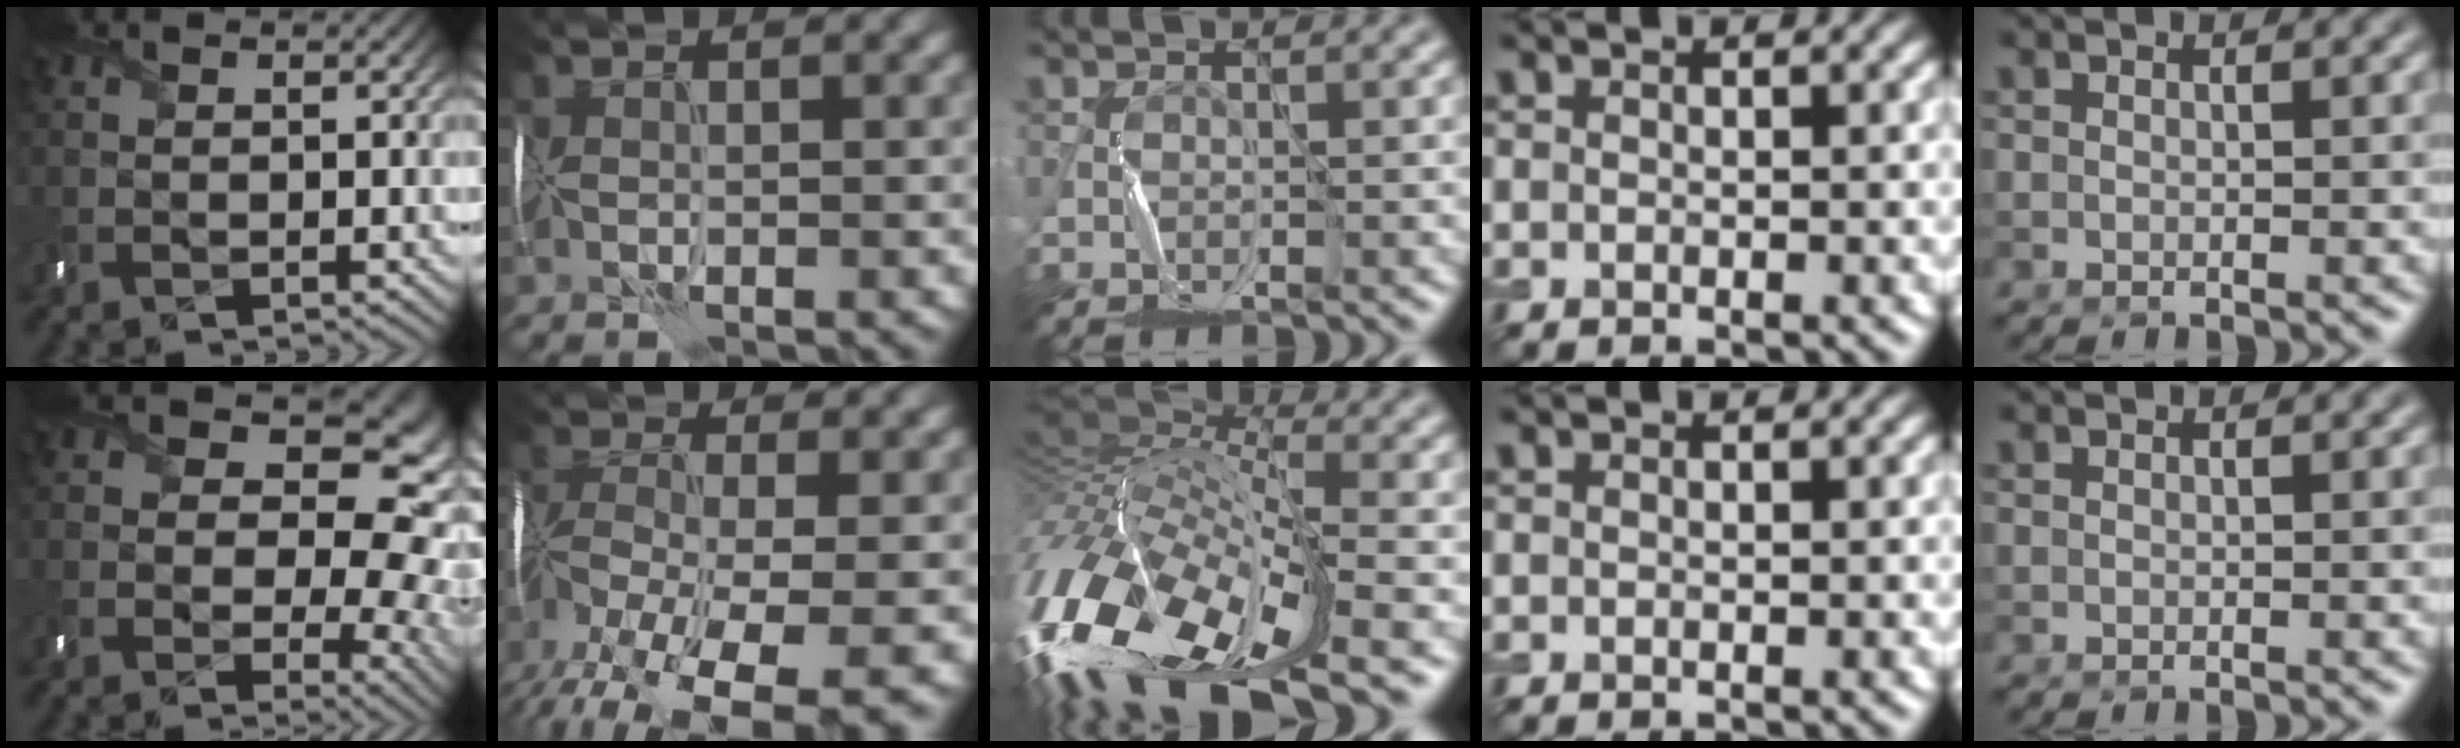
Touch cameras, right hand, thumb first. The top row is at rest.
{"thumb": {"total": 16.7, "force": [2.1, 11.2, 12.2], "torque": [-0.140, -0.008, 0.053]}, "index": {"total": 14.2, "force": [-8.6, 5.7, 9.8], "torque": [-0.196, -0.026, -0.113]}, "middle": {"total": 15.8, "force": [-7.6, 7.2, 11.8], "torque": [-0.268, 0.011, -0.140]}}